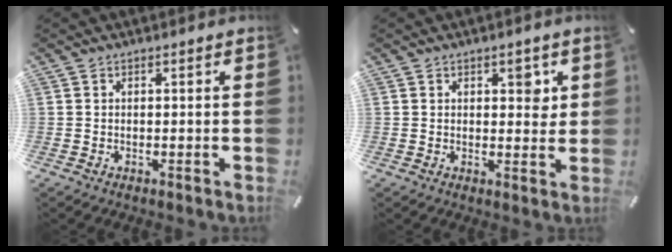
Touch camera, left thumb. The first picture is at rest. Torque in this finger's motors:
{"motor_torque": [0.45, 0.78, 0.26, -0.53, 0.15]}